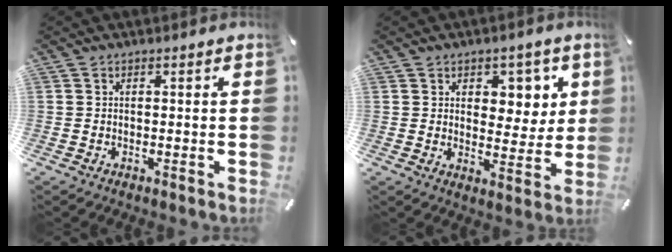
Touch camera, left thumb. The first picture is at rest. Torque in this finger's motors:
{"motor_torque": [0.37, -0.03, 0.27, -0.07, 0.15]}